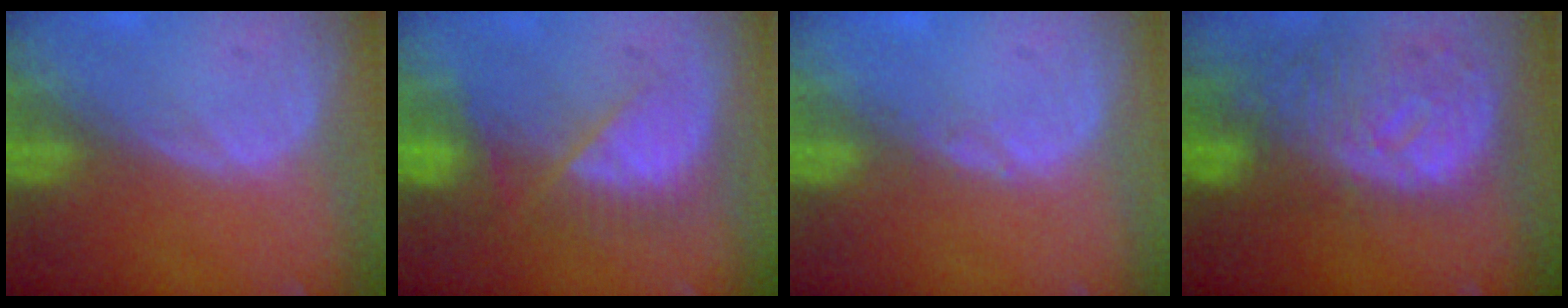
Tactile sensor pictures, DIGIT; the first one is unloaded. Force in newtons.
{"total": 7.2, "press": 6.6, "slide": 2.9}
{"total": 0.6, "press": 0.5, "slide": 0.3}
{"total": 11.5, "press": 10.0, "slide": 5.7}